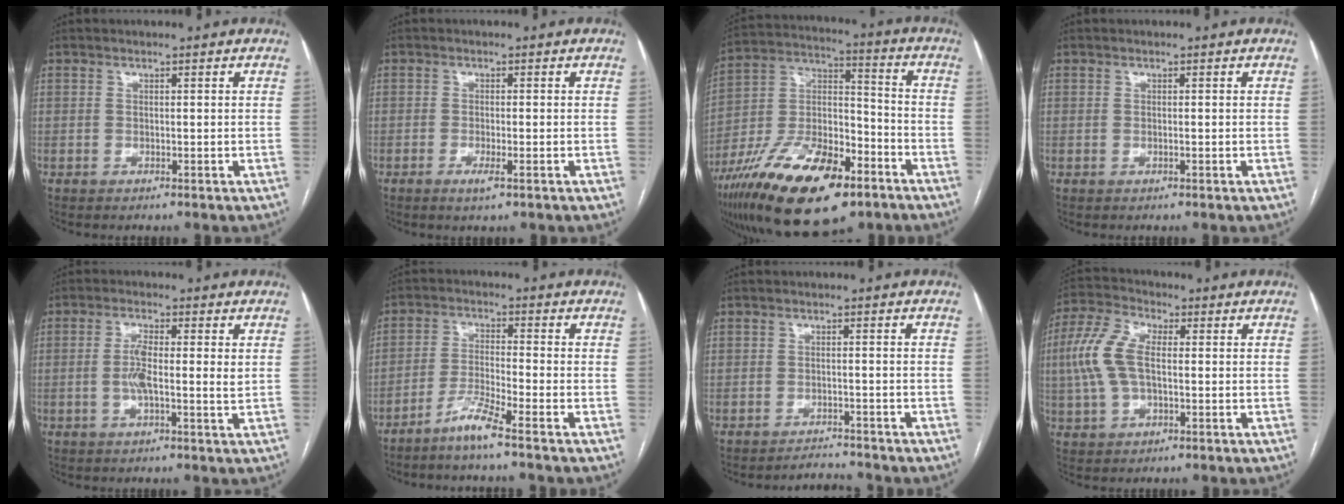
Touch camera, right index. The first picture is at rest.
{"total": 2.3, "force": [-1.4, 0.2, 1.9], "torque": [-0.034, -0.004, -0.023]}
{"total": 23.2, "force": [-14.4, 8.4, 16.2], "torque": [-0.300, -0.002, -0.247]}
{"total": 0.0}
{"total": 5.2, "force": [0.2, 0.8, 5.1], "torque": [-0.099, 0.005, -0.003]}
{"total": 5.3, "force": [-4.1, -0.9, 3.1], "torque": [-0.066, -0.016, -0.090]}
{"total": 2.4, "force": [-2.3, 0.0, -0.7], "torque": [0.013, -0.008, -0.031]}
{"total": 8.9, "force": [0.3, 4.3, 7.8], "torque": [-0.199, 0.021, 0.004]}